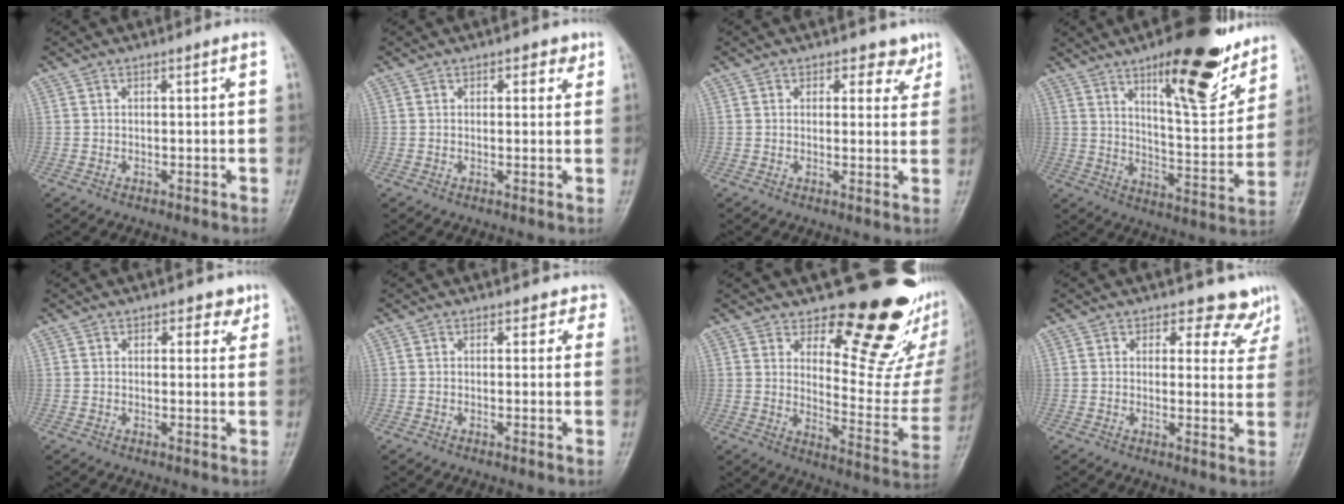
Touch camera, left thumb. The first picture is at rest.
{"total": 2.7, "force": [1.4, 1.8, 1.4], "torque": [0.002, -0.004, 0.013]}
{"total": 4.2, "force": [2.9, 2.9, 1.1], "torque": [0.020, -0.015, 0.030]}
{"total": 20.2, "force": [12.4, 6.3, 14.6], "torque": [-0.160, -0.068, 0.187]}
{"total": 3.3, "force": [1.8, 2.3, 1.5], "torque": [0.009, -0.006, 0.019]}
{"total": 2.1, "force": [1.3, 1.6, 0.2], "torque": [0.021, -0.007, 0.000]}
{"total": 20.6, "force": [14.1, 8.3, 12.5], "torque": [-0.106, -0.126, 0.190]}
{"total": 7.1, "force": [6.0, 3.8, 0.5], "torque": [0.037, -0.038, 0.053]}